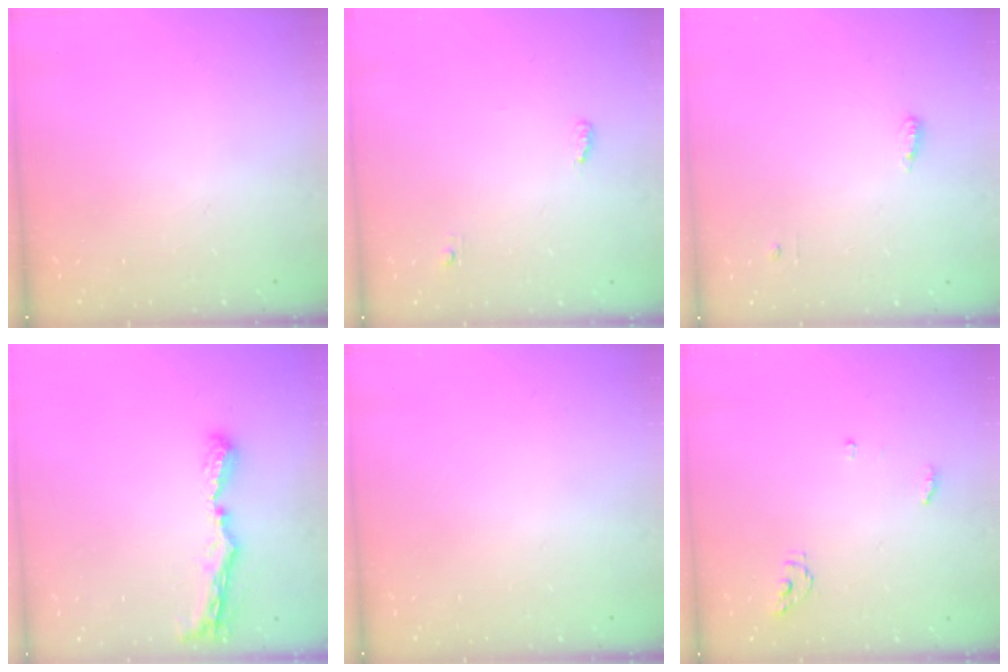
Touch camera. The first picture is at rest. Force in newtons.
{"total": 3.9, "press": 3.8, "slide": 1.0}
{"total": 3.7, "press": 3.6, "slide": 1.0}
{"total": 8.6, "press": 8.5, "slide": 0.8}
{"total": 1.1, "press": 0.8, "slide": 0.7}
{"total": 4.8, "press": 4.8, "slide": 0.4}